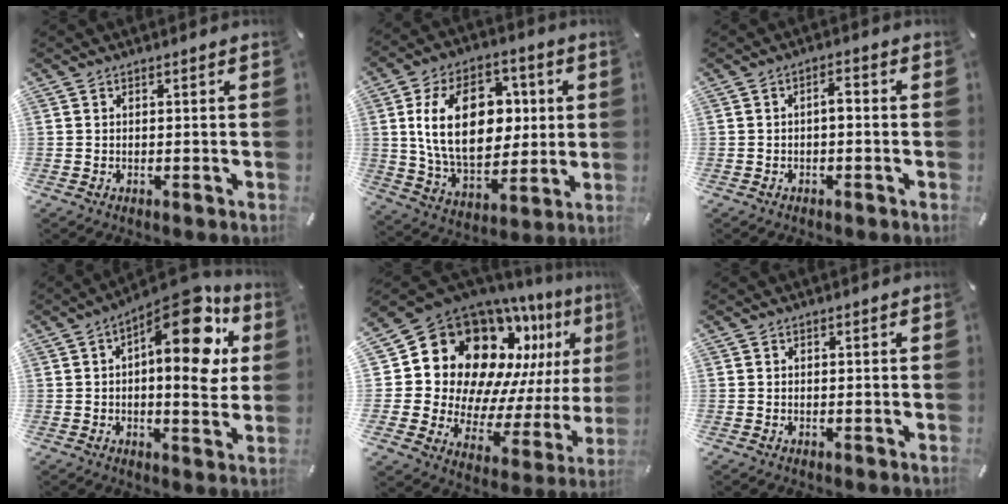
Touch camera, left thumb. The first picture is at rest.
{"total": 20.8, "force": [3.4, 14.0, 15.0], "torque": [-0.276, 0.004, 0.056]}
{"total": 2.8, "force": [-0.9, 1.2, 2.4], "torque": [-0.044, 0.013, -0.020]}
{"total": 17.3, "force": [6.9, 7.5, 14.0], "torque": [-0.171, -0.054, 0.106]}
{"total": 19.7, "force": [11.0, 13.8, 8.7], "torque": [-0.153, -0.120, 0.219]}
{"total": 0.0}